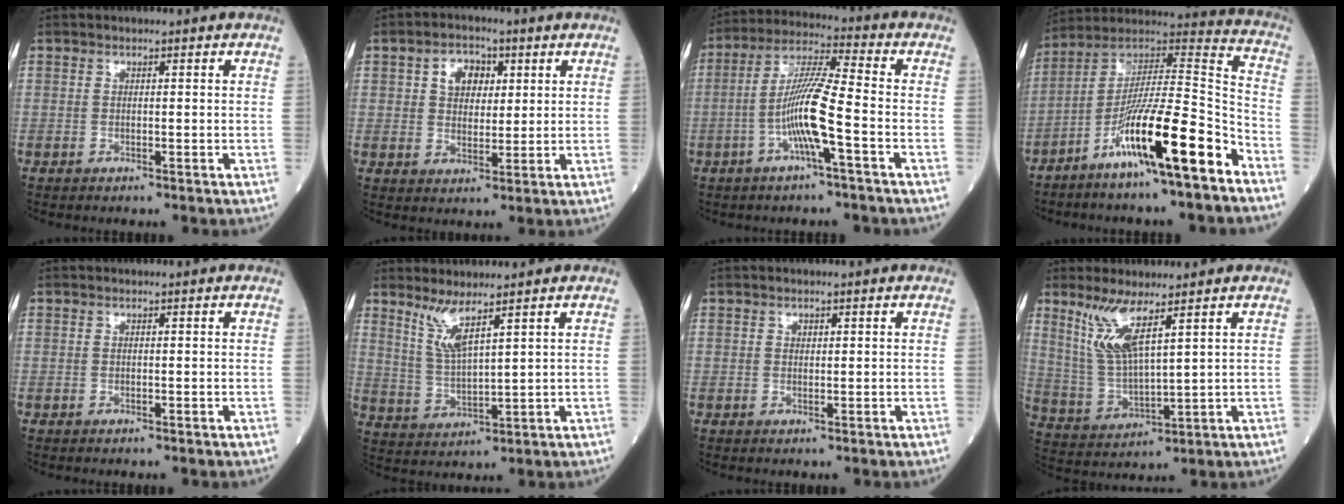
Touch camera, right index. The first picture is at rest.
{"total": 5.5, "force": [2.0, 3.8, 3.4], "torque": [-0.057, 0.014, 0.035]}
{"total": 10.0, "force": [-3.0, 0.2, 9.5], "torque": [-0.190, 0.008, -0.062]}
{"total": 17.6, "force": [-9.5, 0.7, 14.7], "torque": [-0.262, -0.002, -0.169]}
{"total": 0.0}
{"total": 5.3, "force": [3.7, 0.1, 3.8], "torque": [-0.081, -0.016, 0.082]}
{"total": 0.6, "force": [0.3, 0.4, 0.3], "torque": [-0.002, -0.002, 0.004]}
{"total": 8.3, "force": [5.0, 1.0, 6.5], "torque": [-0.146, -0.006, 0.110]}